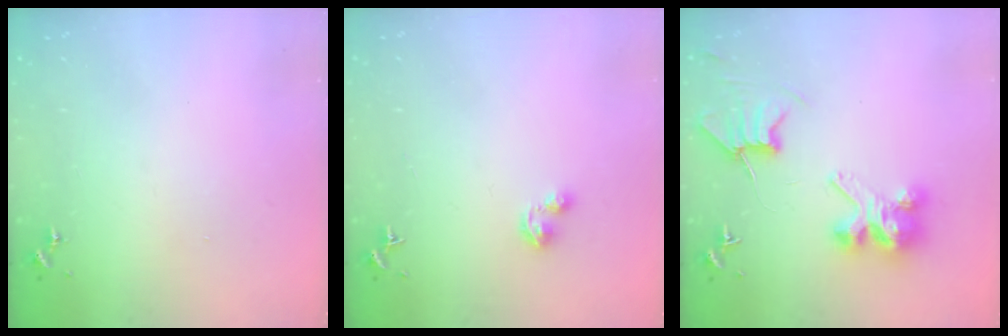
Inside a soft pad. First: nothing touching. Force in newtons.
{"total": 2.2, "press": 2.2, "slide": 0.2}
{"total": 9.5, "press": 9.5, "slide": 0.6}